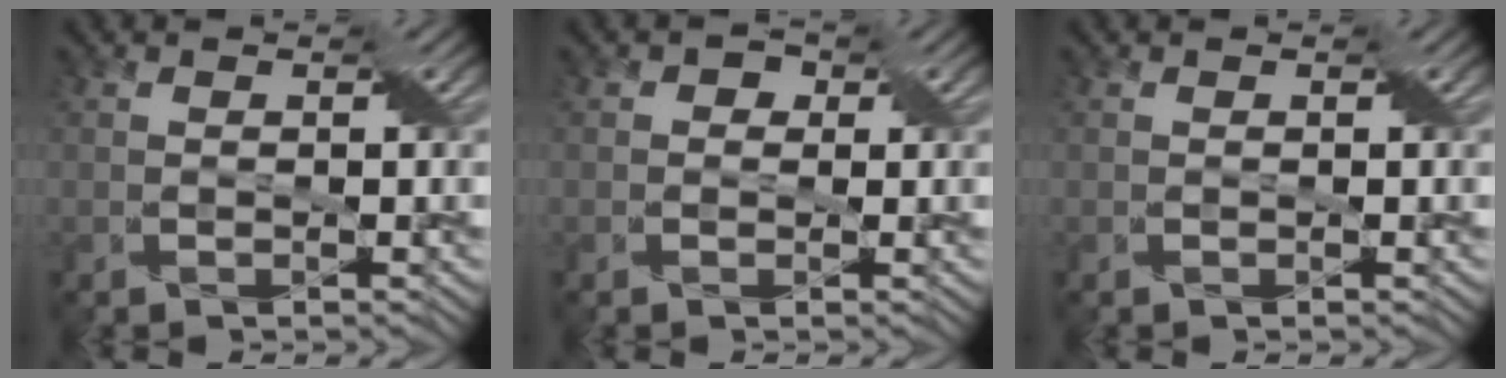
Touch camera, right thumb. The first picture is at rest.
{"total": 1.4, "force": [0.1, 1.3, 0.3], "torque": [0.002, 0.007, -0.008]}
{"total": 0.0}